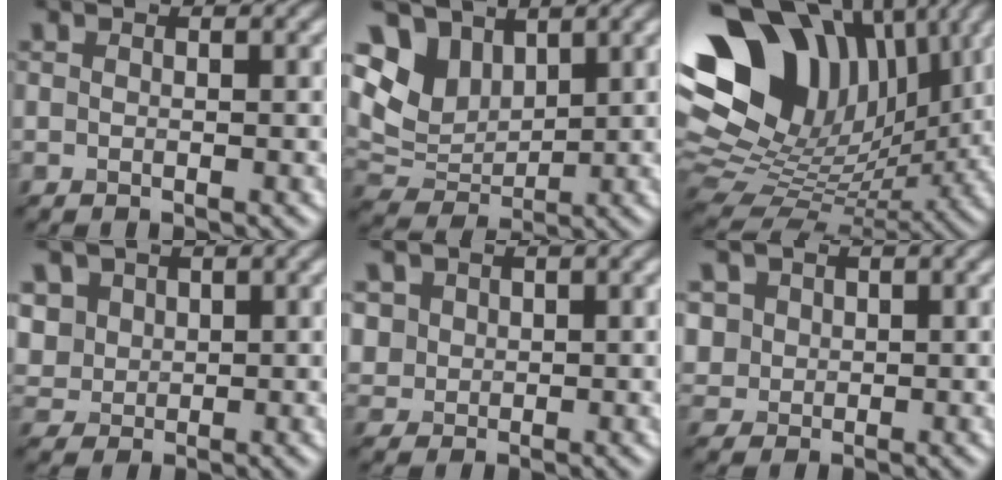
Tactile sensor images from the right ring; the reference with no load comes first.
{"total": 4.6, "force": [3.5, 2.7, 1.3], "torque": [-0.042, 0.009, 0.075]}
{"total": 15.5, "force": [5.7, 11.0, 9.3], "torque": [-0.210, 0.018, 0.131]}
{"total": 2.6, "force": [1.7, 2.0, 0.0], "torque": [-0.033, 0.009, 0.060]}
{"total": 1.6, "force": [1.0, 1.1, -0.6], "torque": [-0.007, 0.006, 0.046]}
{"total": 1.9, "force": [1.2, 1.4, -0.4], "torque": [-0.014, 0.008, 0.049]}